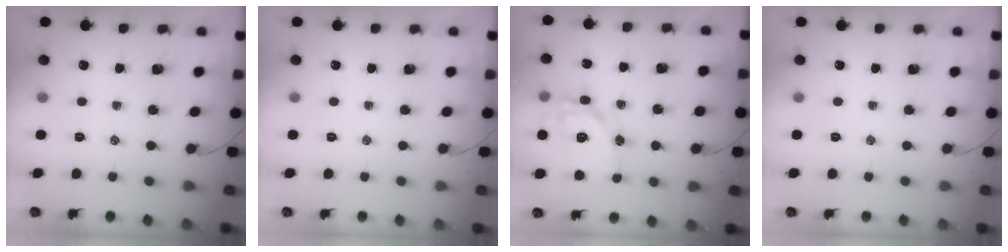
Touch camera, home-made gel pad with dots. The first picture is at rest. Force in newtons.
{"total": 0.0}
{"total": 15.7, "press": 15.5, "slide": 2.1}
{"total": 0.0}